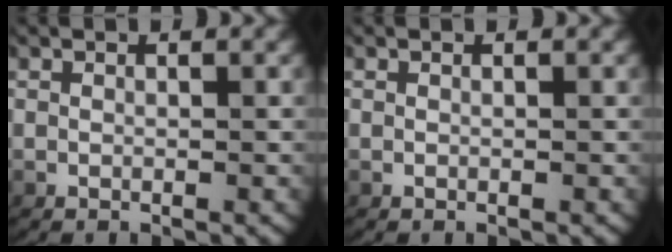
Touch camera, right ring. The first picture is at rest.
{"total": 0.0}